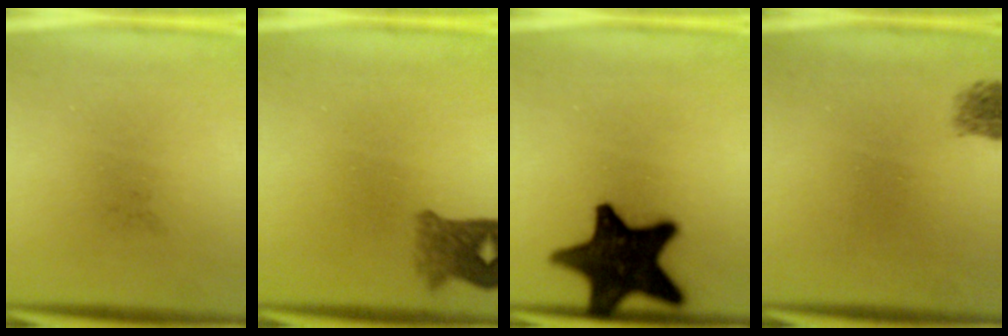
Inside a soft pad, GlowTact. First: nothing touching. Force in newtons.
{"total": 3.7}
{"total": 18.0}
{"total": 1.8}